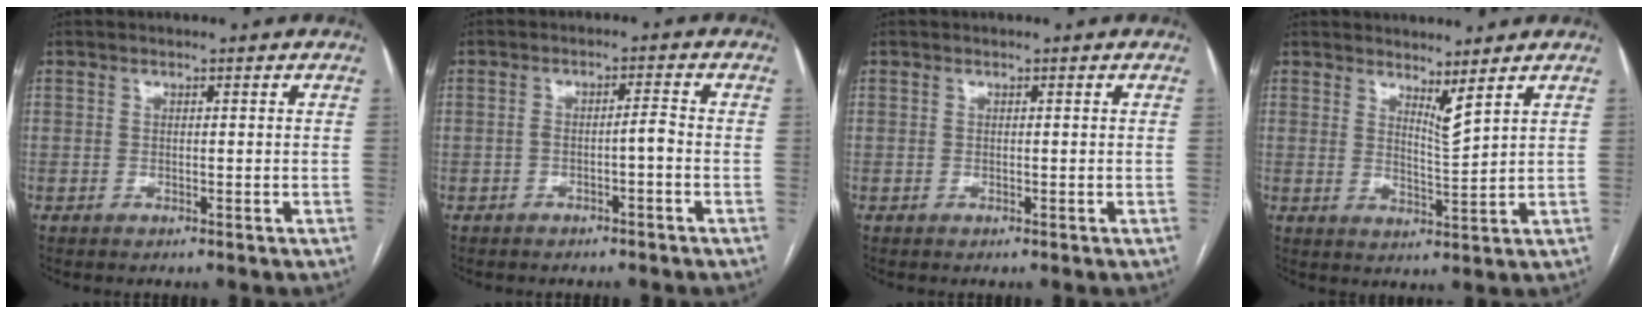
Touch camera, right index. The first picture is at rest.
{"total": 2.1, "force": [-1.0, 0.1, 1.9], "torque": [-0.029, 0.007, -0.017]}
{"total": 0.0}
{"total": 3.1, "force": [2.6, -0.3, 1.7], "torque": [-0.035, -0.022, 0.052]}